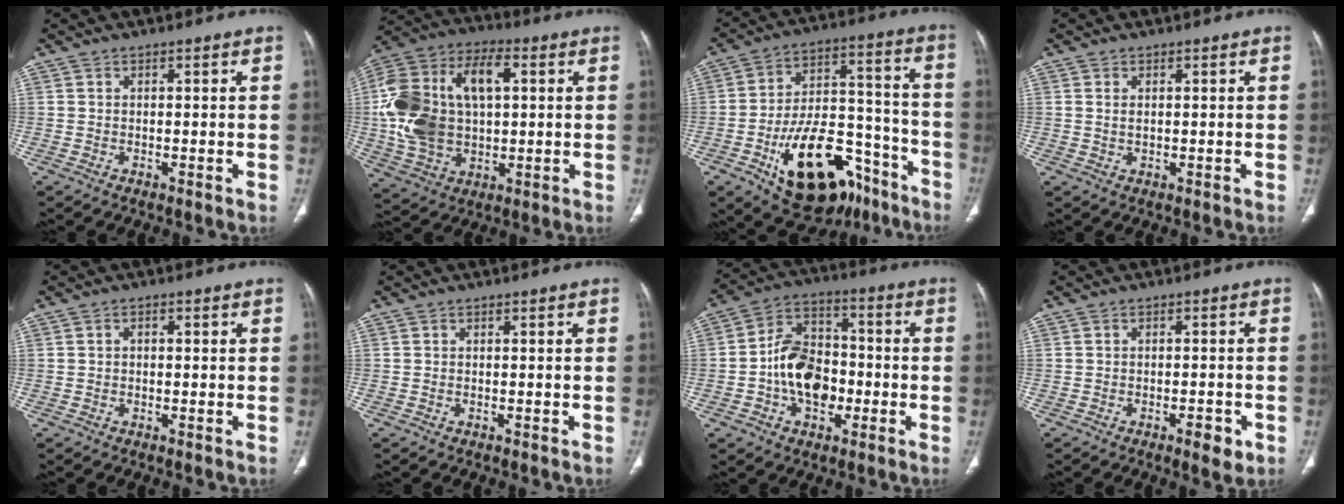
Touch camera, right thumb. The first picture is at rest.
{"total": 22.0, "force": [2.3, 13.6, 17.2], "torque": [-0.342, 0.021, 0.045]}
{"total": 24.7, "force": [-13.0, 13.1, 16.4], "torque": [-0.233, 0.078, -0.196]}
{"total": 1.3, "force": [0.4, 0.7, 1.0], "torque": [-0.024, 0.000, 0.011]}
{"total": 1.0, "force": [0.0, 0.7, 0.7], "torque": [-0.009, 0.005, -0.001]}
{"total": 0.0}
{"total": 14.5, "force": [-2.7, 10.0, 10.1], "torque": [-0.140, 0.037, -0.050]}
{"total": 4.0, "force": [-1.9, 1.5, 3.2], "torque": [-0.040, 0.003, -0.024]}